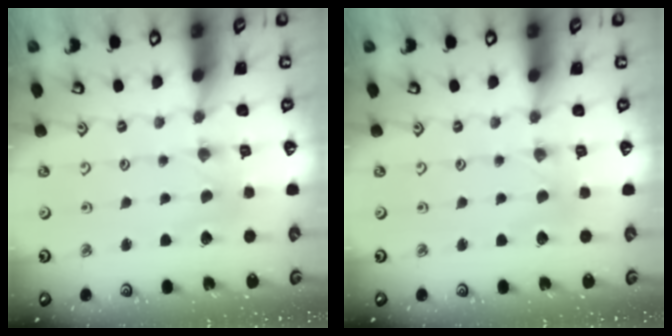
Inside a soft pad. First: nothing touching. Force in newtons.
{"total": 0.0}